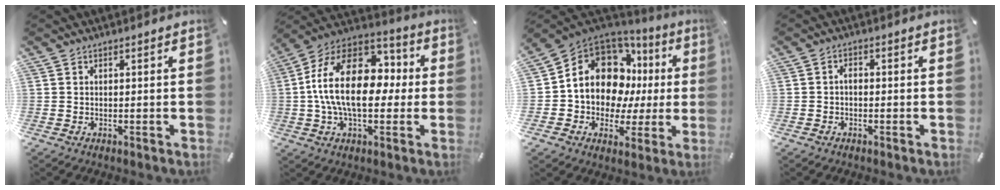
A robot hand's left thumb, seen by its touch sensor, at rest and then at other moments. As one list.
[{"total": 22.3, "force": [0.1, 14.1, 17.3], "torque": [-0.323, 0.020, 0.005]}, {"total": 14.9, "force": [4.2, 11.5, 8.5], "torque": [-0.159, -0.034, 0.080]}, {"total": 1.8, "force": [-0.7, 1.1, 1.2], "torque": [-0.024, 0.006, -0.016]}]